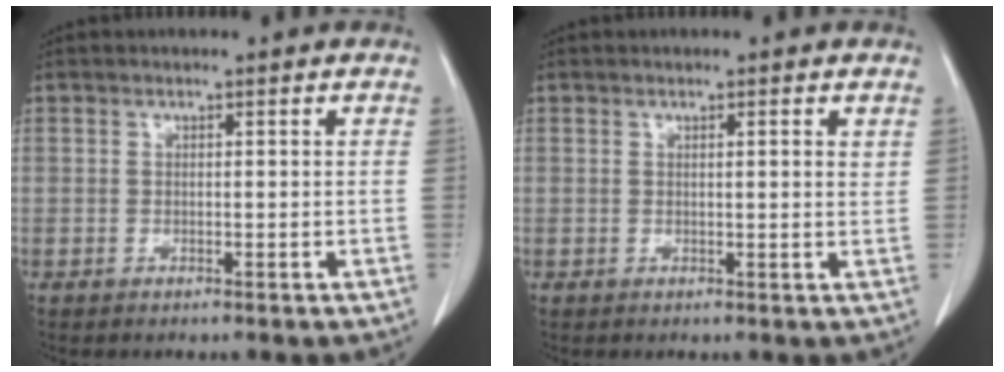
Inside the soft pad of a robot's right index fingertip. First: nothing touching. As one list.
[{"total": 1.5, "force": [0.8, 0.1, 1.3], "torque": [-0.022, -0.003, 0.008]}]